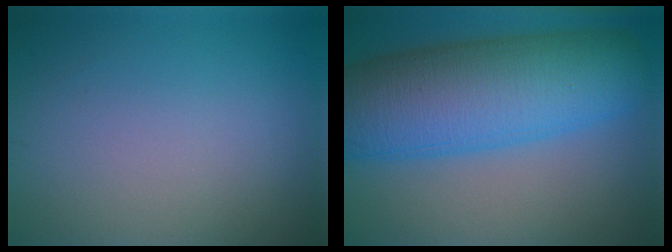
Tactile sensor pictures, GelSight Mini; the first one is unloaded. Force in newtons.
{"total": 13.1, "press": 13.1, "slide": 0.1}